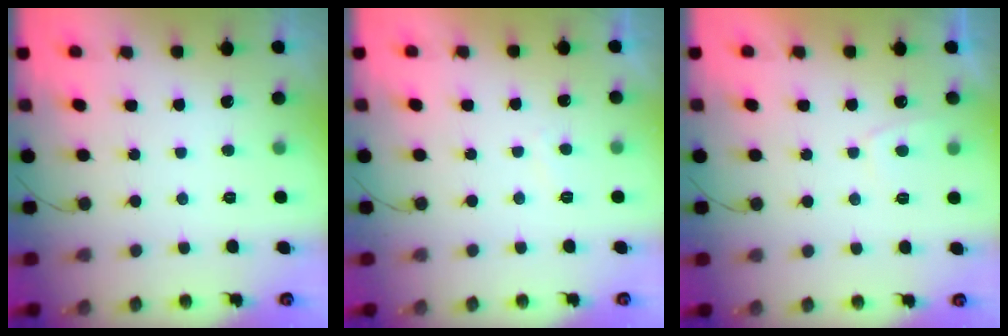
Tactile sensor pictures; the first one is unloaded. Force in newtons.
{"total": 0.8, "press": 0.6, "slide": 0.5}
{"total": 1.8, "press": 1.7, "slide": 0.7}